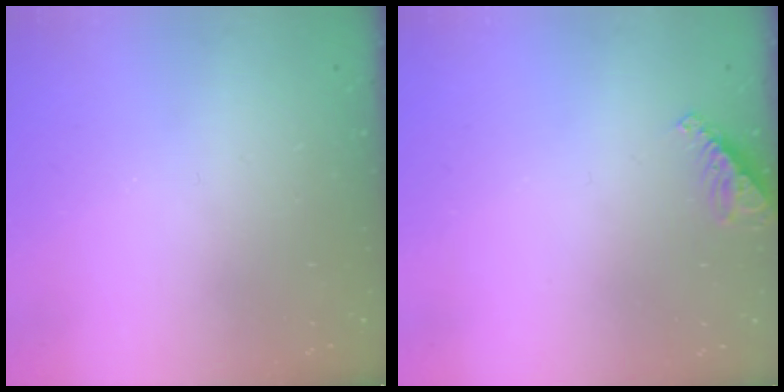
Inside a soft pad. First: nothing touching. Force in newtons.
{"total": 5.8, "press": 5.8, "slide": 0.8}